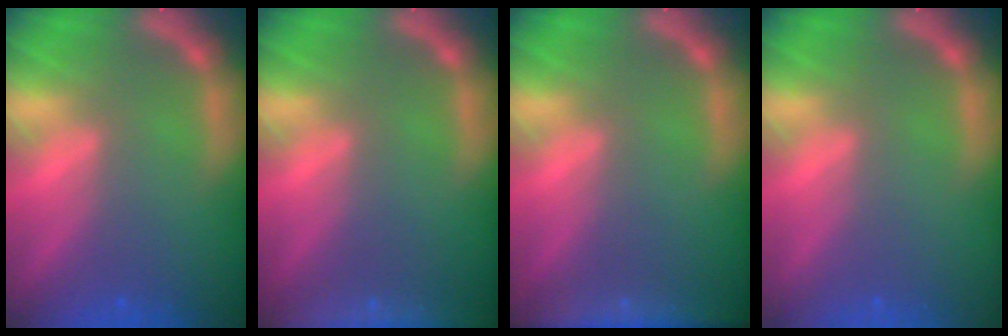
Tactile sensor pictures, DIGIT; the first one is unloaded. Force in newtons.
{"total": 9.0}
{"total": 6.5}
{"total": 0.0}